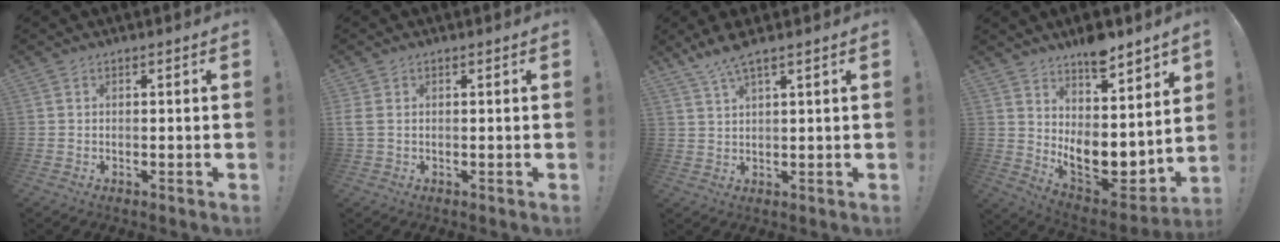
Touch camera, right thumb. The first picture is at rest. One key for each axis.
{"total": 1.9, "fx": 0.5, "fy": 1.0, "fz": 1.6, "tx": -0.035, "ty": 0.004, "tz": 0.011}
{"total": 5.2, "fx": 4.0, "fy": 0.2, "fz": 3.3, "tx": -0.067, "ty": -0.016, "tz": 0.070}
{"total": 14.9, "fx": 3.0, "fy": 9.2, "fz": 11.3, "tx": -0.146, "ty": -0.045, "tz": 0.061}